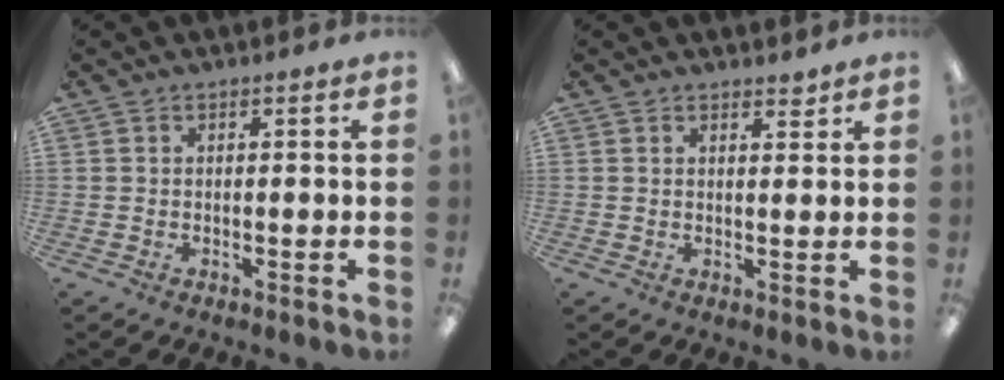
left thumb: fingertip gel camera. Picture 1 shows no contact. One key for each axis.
{"total": 2.2, "fx": 2.0, "fy": 0.8, "fz": 0.7, "tx": 0.002, "ty": -0.012, "tz": 0.033}